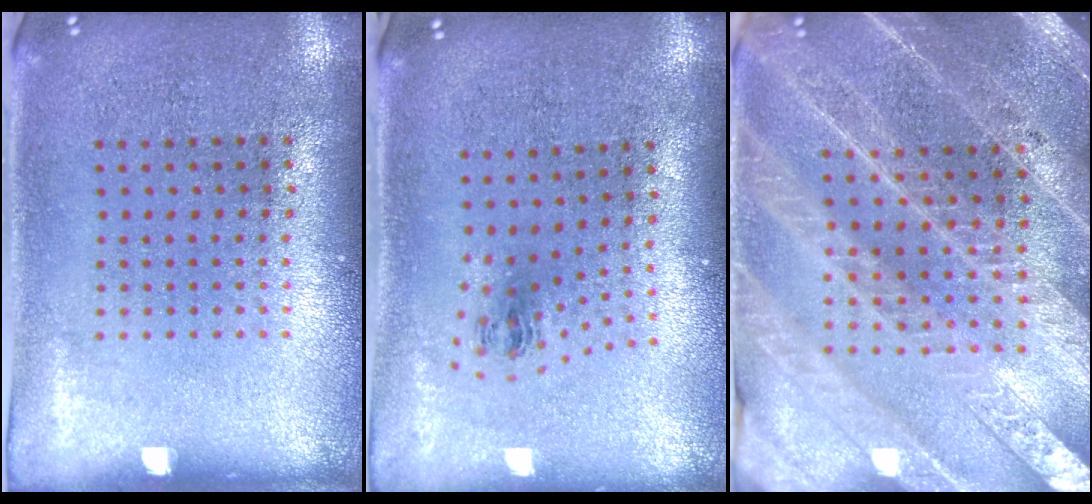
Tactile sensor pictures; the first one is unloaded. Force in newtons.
{"total": 0.9, "press": 0.4, "slide": 0.9}
{"total": 3.9, "press": 3.6, "slide": 1.5}